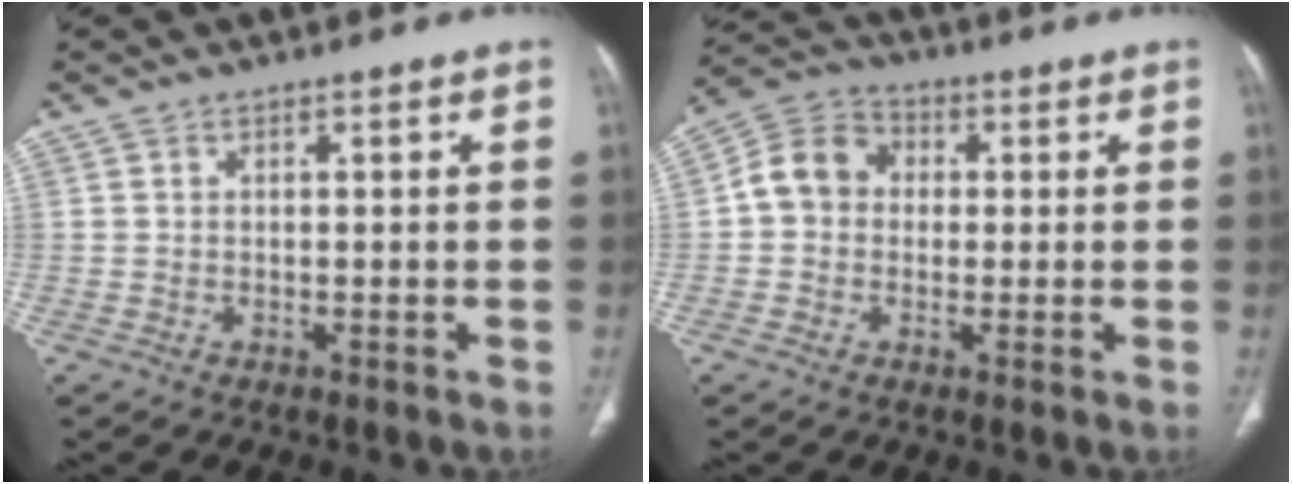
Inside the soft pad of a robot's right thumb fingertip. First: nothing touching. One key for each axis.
{"total": 8.2, "fx": 0.3, "fy": 7.1, "fz": 4.1, "tx": -0.060, "ty": 0.025, "tz": -0.009}